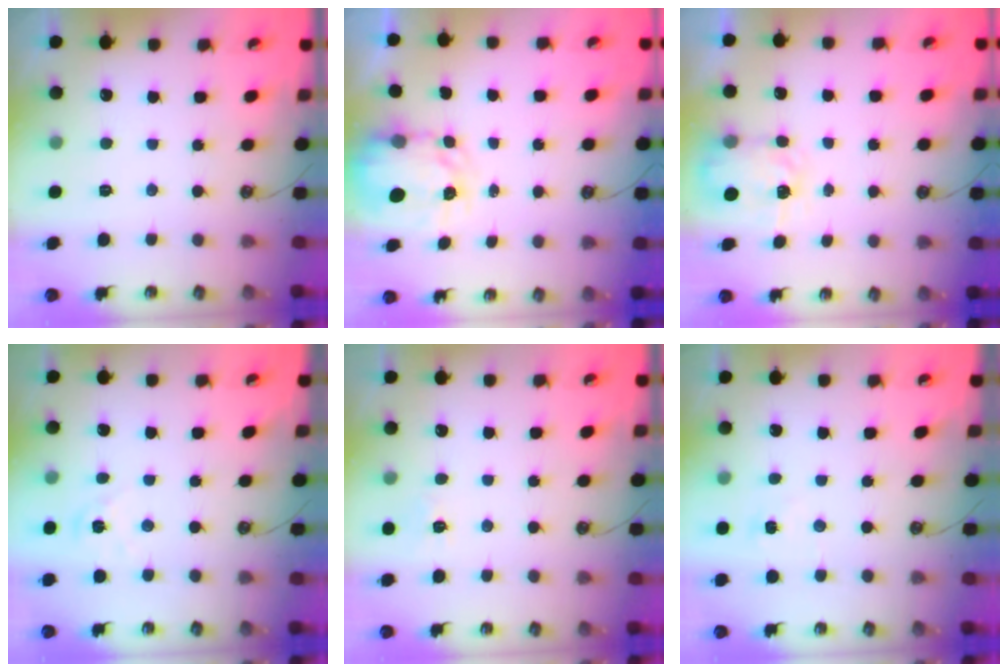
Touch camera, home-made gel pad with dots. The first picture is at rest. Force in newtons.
{"total": 3.7, "press": 3.7, "slide": 0.3}
{"total": 3.8, "press": 3.8, "slide": 0.5}
{"total": 6.3, "press": 6.3, "slide": 0.5}
{"total": 6.5, "press": 6.5, "slide": 0.6}
{"total": 4.2, "press": 4.2, "slide": 0.5}